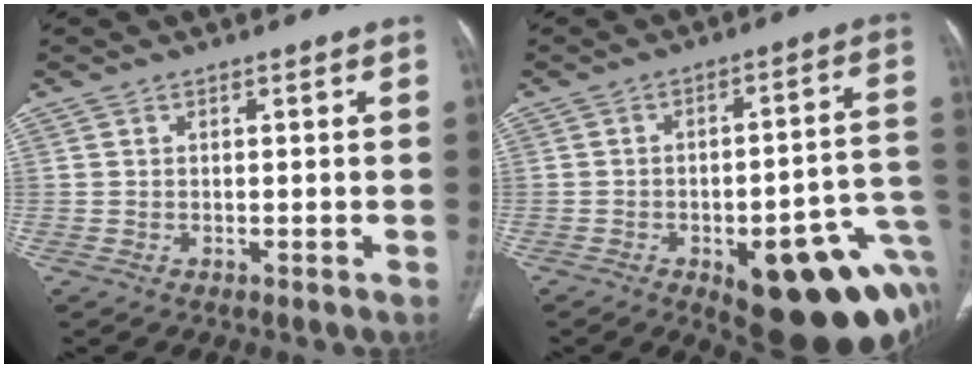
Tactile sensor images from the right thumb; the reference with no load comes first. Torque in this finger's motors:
{"motor_torque": [3.19, 1.82, 1.29, -1.48, 0.09]}